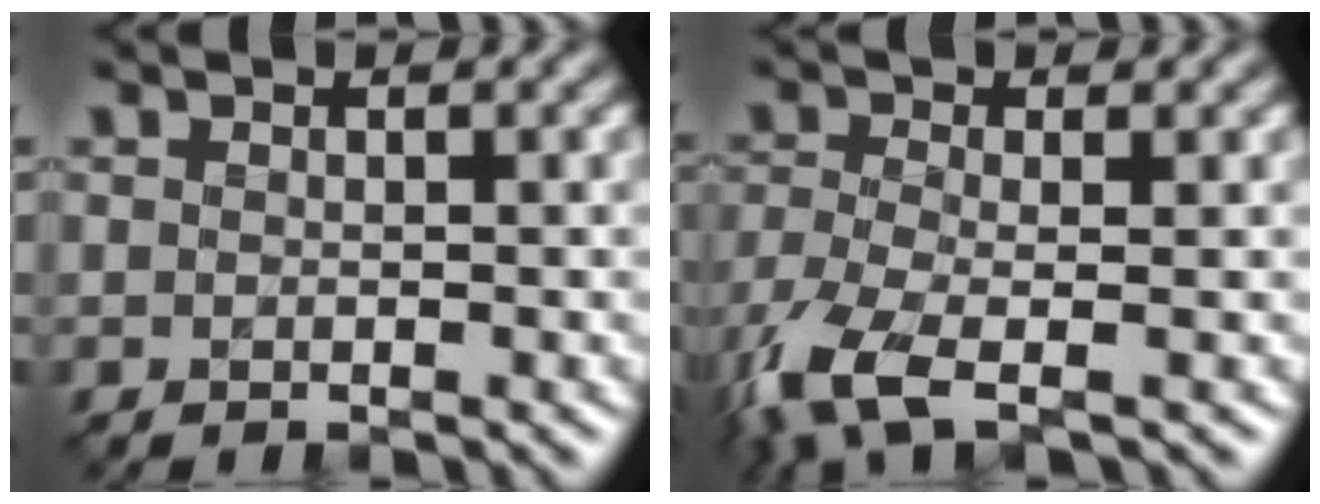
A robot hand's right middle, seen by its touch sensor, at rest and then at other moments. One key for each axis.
{"total": 6.9, "fx": -3.8, "fy": 2.3, "fz": 5.3, "tx": -0.128, "ty": -0.021, "tz": -0.082}